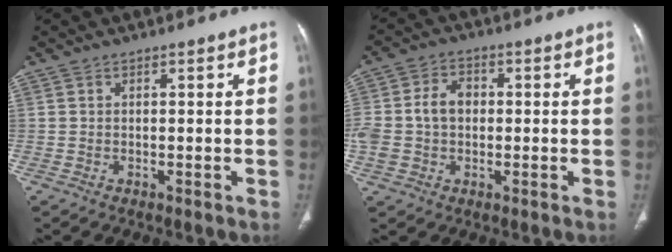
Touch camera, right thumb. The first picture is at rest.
{"total": 8.4, "force": [-0.1, 6.4, 5.5], "torque": [-0.104, 0.022, -0.004]}